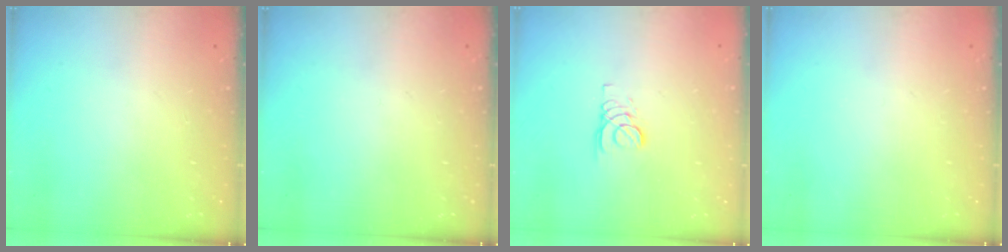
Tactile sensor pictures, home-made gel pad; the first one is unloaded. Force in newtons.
{"total": 0.0}
{"total": 2.1, "press": 2.1, "slide": 0.1}
{"total": 0.0}